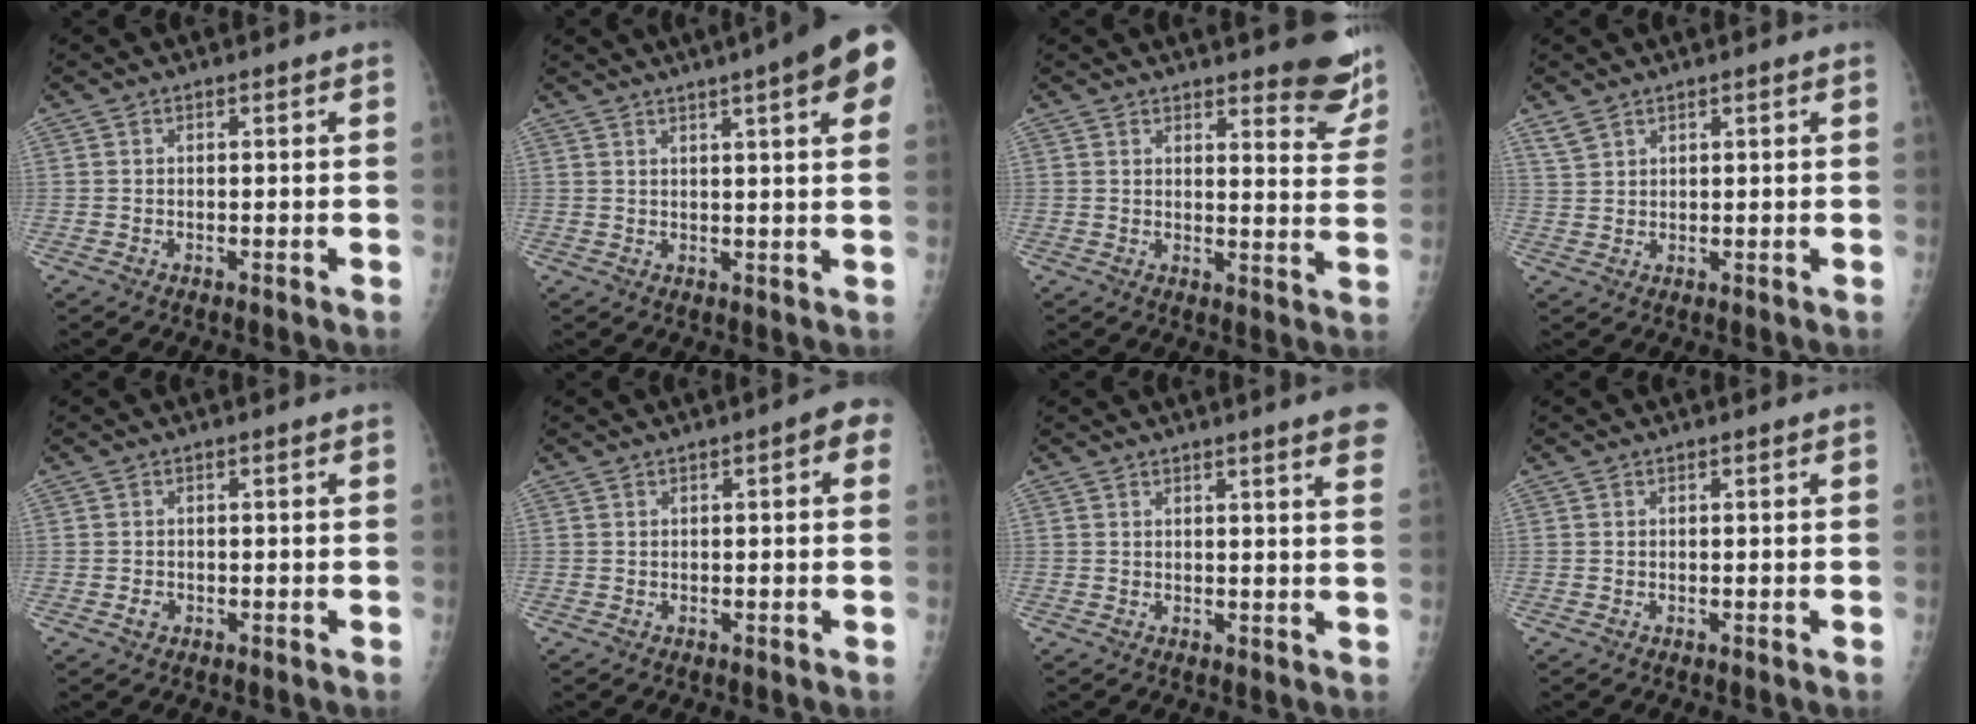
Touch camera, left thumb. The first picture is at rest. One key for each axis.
{"total": 13.8, "fx": 7.2, "fy": 2.1, "fz": 11.6, "tx": -0.139, "ty": 0.000, "tz": 0.079}
{"total": 9.6, "fx": 8.1, "fy": 2.5, "fz": 4.4, "tx": -0.016, "ty": -0.059, "tz": 0.083}
{"total": 2.3, "fx": 2.0, "fy": 0.9, "fz": 0.9, "tx": -0.016, "ty": -0.005, "tz": 0.045}
{"total": 1.3, "fx": -0.5, "fy": 1.0, "fz": 0.5, "tx": -0.007, "ty": 0.003, "tz": -0.008}
{"total": 3.4, "fx": 0.8, "fy": 1.2, "fz": 3.1, "tx": -0.031, "ty": 0.011, "tz": 0.002}
{"total": 6.5, "fx": 4.6, "fy": 0.0, "fz": 4.6, "tx": -0.047, "ty": -0.011, "tz": 0.040}
{"total": 0.0}